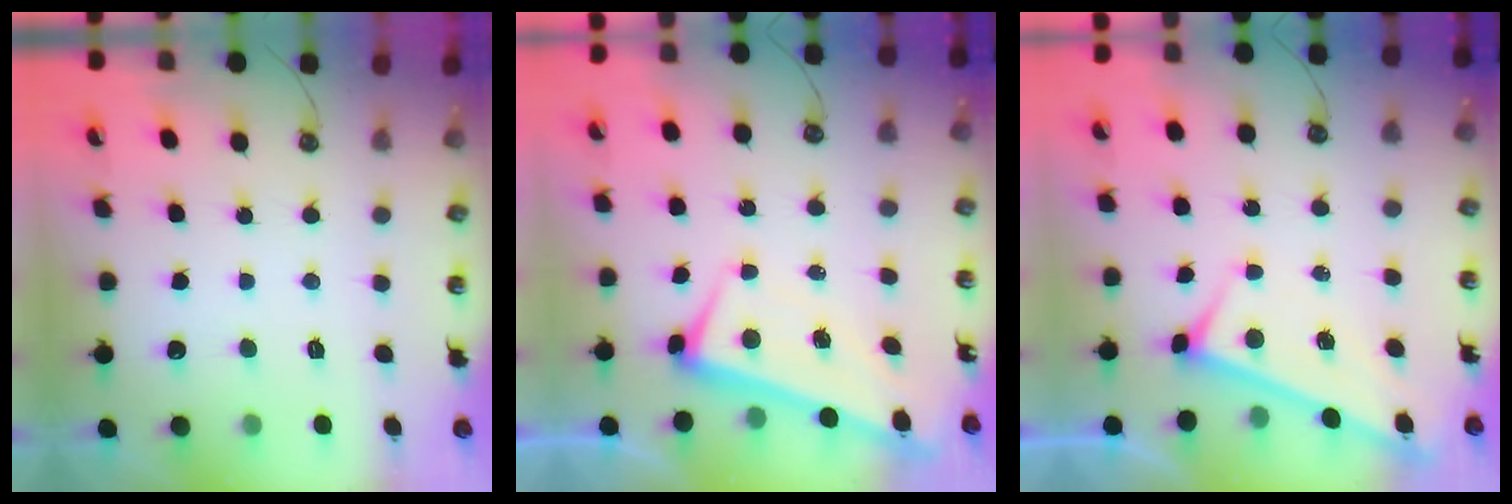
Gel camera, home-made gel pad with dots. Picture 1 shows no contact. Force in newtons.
{"total": 1.5, "press": 0.5, "slide": 1.4}
{"total": 3.3, "press": 3.3, "slide": 0.3}